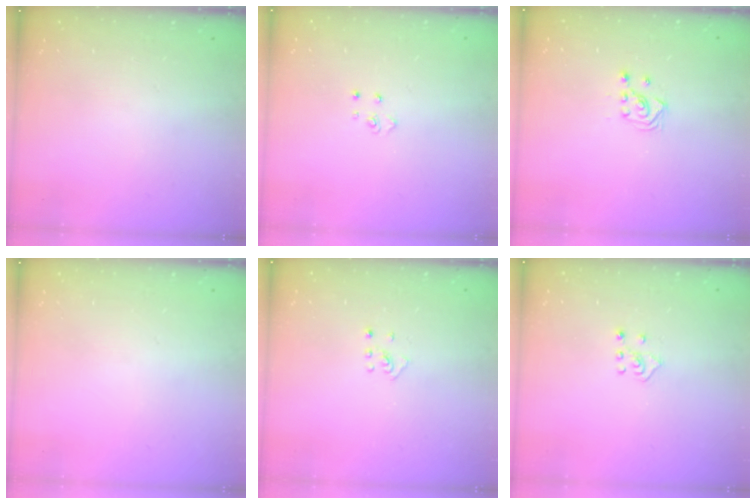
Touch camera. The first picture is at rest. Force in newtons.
{"total": 2.6, "press": 2.6, "slide": 0.3}
{"total": 3.0, "press": 2.8, "slide": 1.0}
{"total": 0.0}
{"total": 2.7, "press": 2.6, "slide": 0.6}
{"total": 2.3, "press": 2.3, "slide": 0.5}